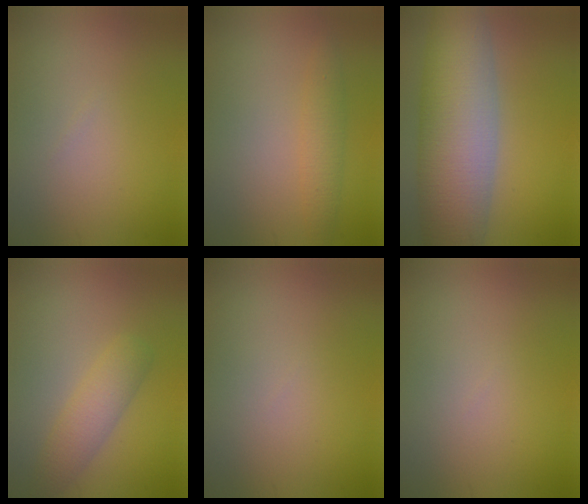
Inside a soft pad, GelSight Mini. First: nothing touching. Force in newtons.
{"total": 2.0, "press": 2.0, "slide": 0.1}
{"total": 10.7, "press": 10.7, "slide": 0.6}
{"total": 2.9, "press": 2.9, "slide": 0.1}
{"total": 0.0}
{"total": 0.0}